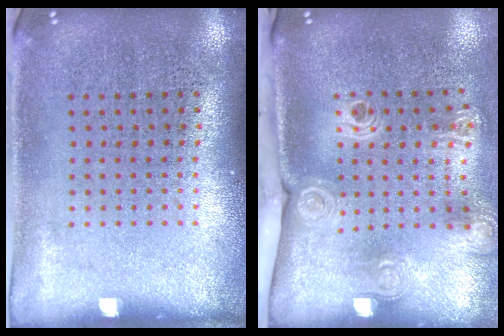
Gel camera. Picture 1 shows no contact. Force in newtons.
{"total": 2.3, "press": 1.6, "slide": 1.5}